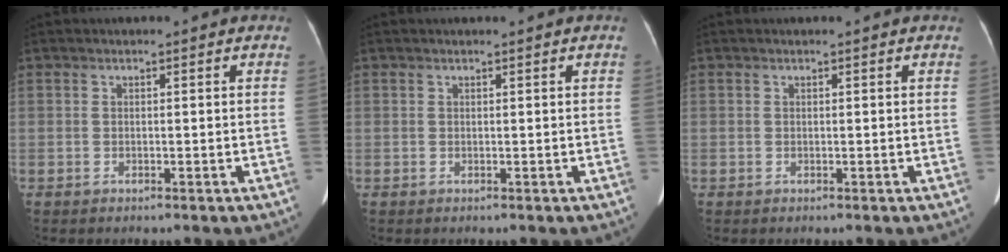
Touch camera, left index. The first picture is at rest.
{"total": 0.0}
{"total": 0.0}